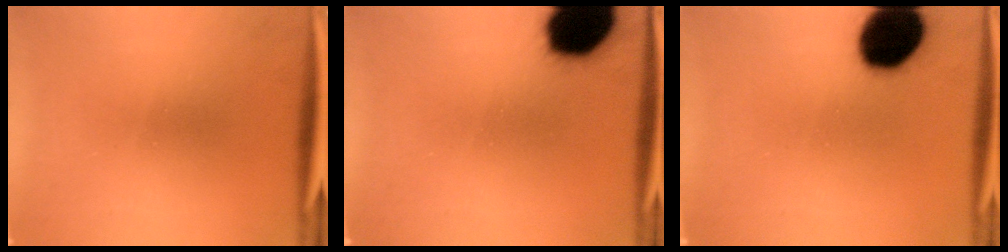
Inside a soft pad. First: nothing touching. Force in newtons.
{"total": 18.6}
{"total": 18.3}